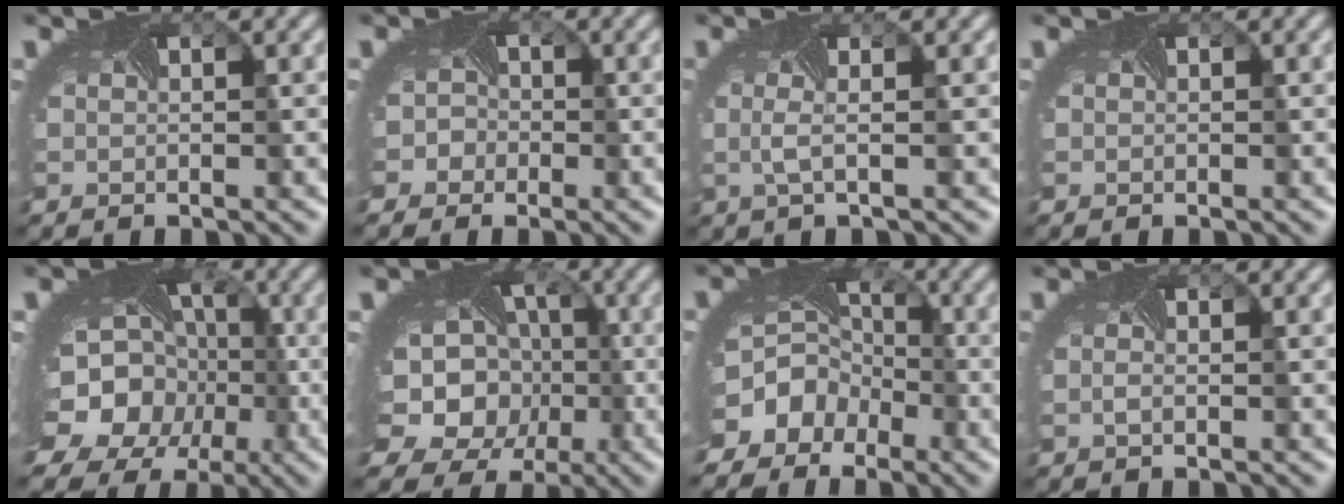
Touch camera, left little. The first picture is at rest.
{"total": 3.5, "force": [-1.9, 2.9, 0.4], "torque": [0.020, 0.007, -0.037]}
{"total": 1.4, "force": [-0.2, -0.3, 1.3], "torque": [-0.036, 0.001, -0.006]}
{"total": 0.0}
{"total": 16.9, "force": [-4.1, 13.8, 8.9], "torque": [-0.170, -0.031, -0.070]}
{"total": 14.2, "force": [-1.7, 11.8, 7.6], "torque": [-0.144, -0.005, -0.046]}
{"total": 9.5, "force": [-4.8, 7.6, 2.9], "torque": [-0.061, -0.022, -0.084]}
{"total": 0.6, "force": [-0.4, -0.2, 0.3], "torque": [-0.016, -0.001, -0.008]}